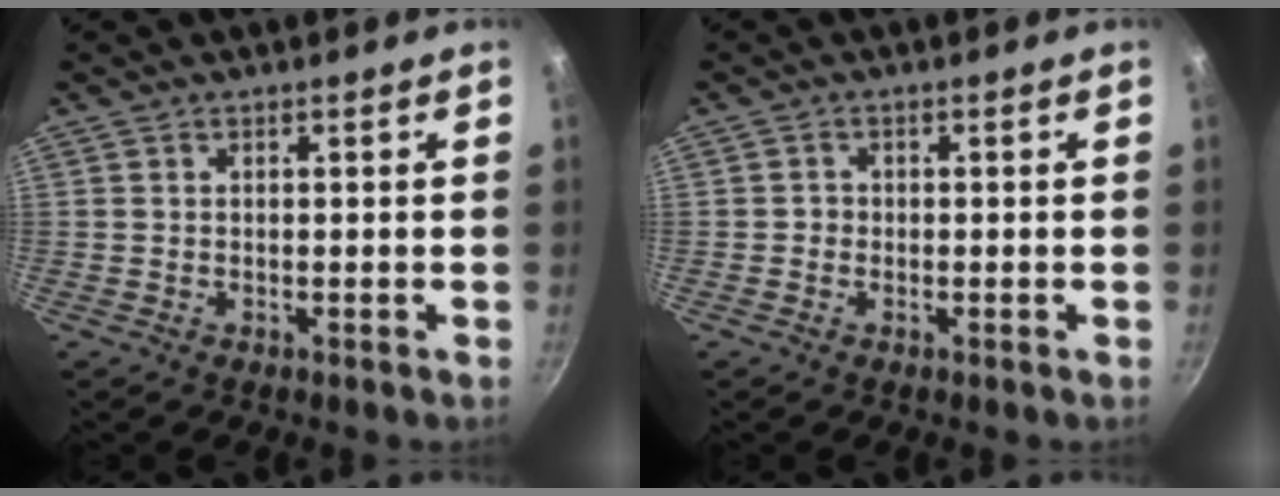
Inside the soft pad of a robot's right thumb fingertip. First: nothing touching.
{"total": 1.0, "force": [-0.3, 1.0, 0.2], "torque": [0.000, 0.001, -0.007]}